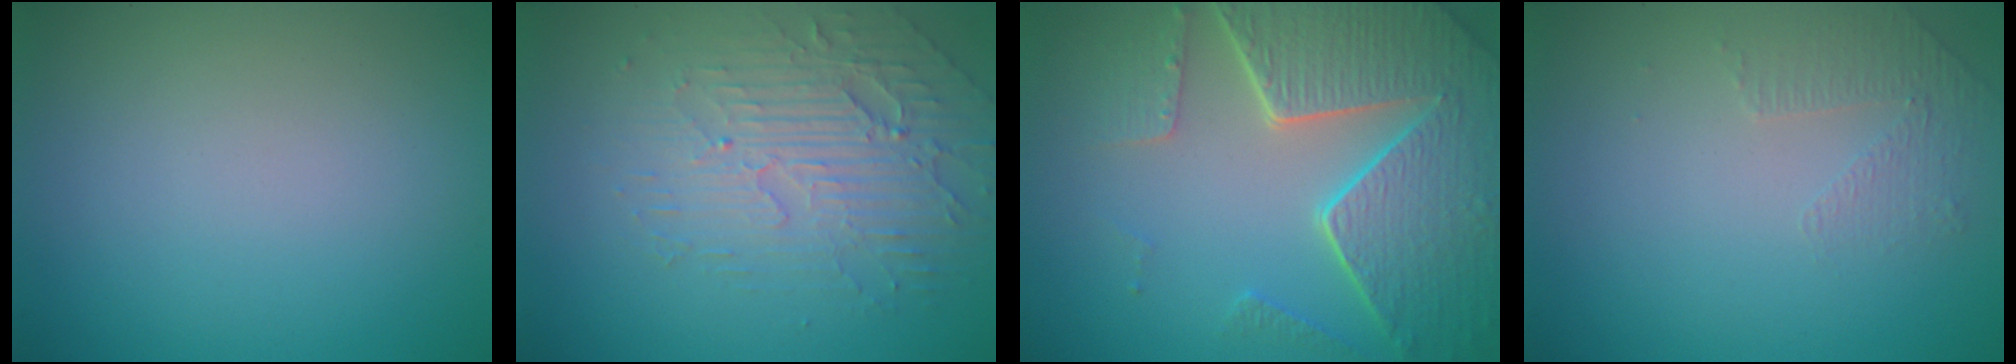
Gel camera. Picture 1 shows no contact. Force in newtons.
{"total": 4.3, "press": 3.8, "slide": 2.1}
{"total": 8.4, "press": 6.0, "slide": 5.9}
{"total": 1.4, "press": 0.8, "slide": 1.1}